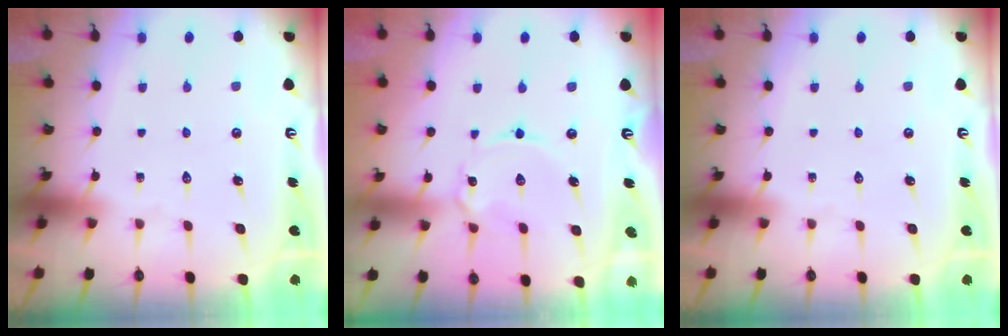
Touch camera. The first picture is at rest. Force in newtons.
{"total": 3.0, "press": 3.0, "slide": 0.4}
{"total": 0.0}